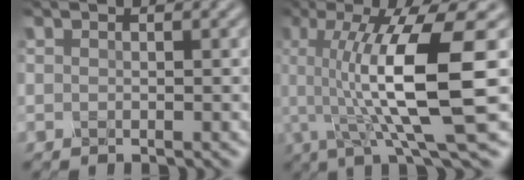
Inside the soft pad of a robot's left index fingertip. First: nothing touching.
{"total": 11.4, "force": [0.5, 2.4, 11.2], "torque": [-0.169, 0.000, 0.011]}